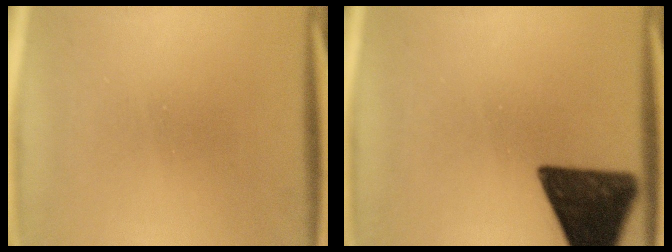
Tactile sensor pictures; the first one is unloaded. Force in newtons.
{"total": 13.8}